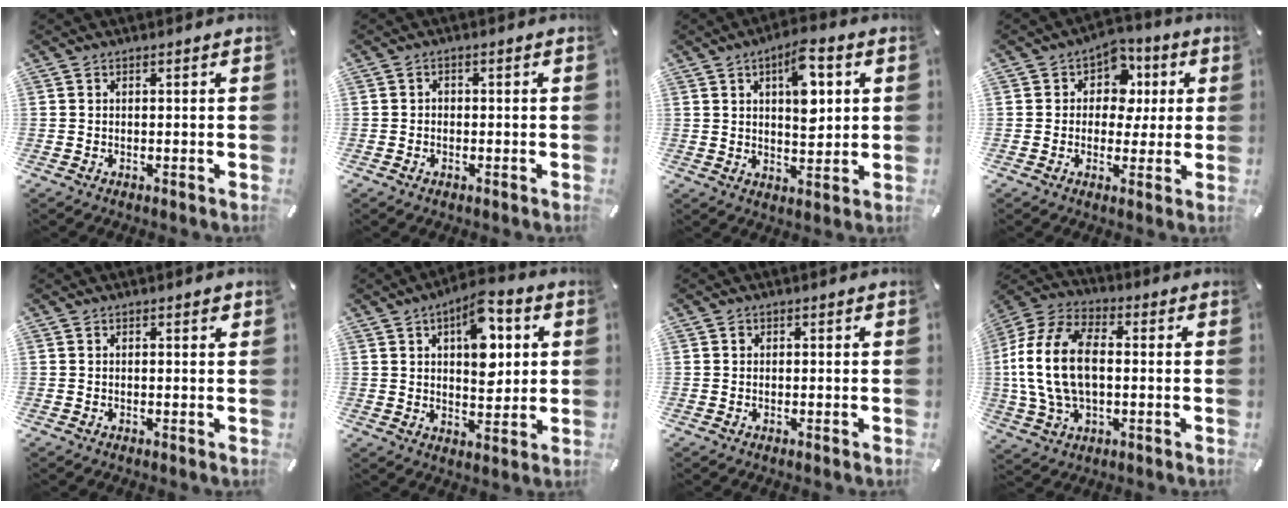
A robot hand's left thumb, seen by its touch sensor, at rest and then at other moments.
{"total": 1.4, "force": [-0.7, 1.1, 0.5], "torque": [-0.009, 0.006, -0.016]}
{"total": 10.3, "force": [3.6, 5.0, 8.2], "torque": [-0.106, -0.014, 0.056]}
{"total": 8.3, "force": [1.5, 7.3, 3.6], "torque": [-0.053, -0.008, 0.025]}
{"total": 0.7, "force": [0.4, 0.3, 0.5], "torque": [-0.010, 0.002, 0.006]}
{"total": 12.0, "force": [4.7, 6.5, 8.9], "torque": [-0.113, -0.017, 0.078]}
{"total": 0.6, "force": [0.1, 0.6, 0.2], "torque": [-0.003, 0.004, 0.001]}
{"total": 16.0, "force": [-0.4, 10.4, 12.2], "torque": [-0.279, 0.004, -0.009]}